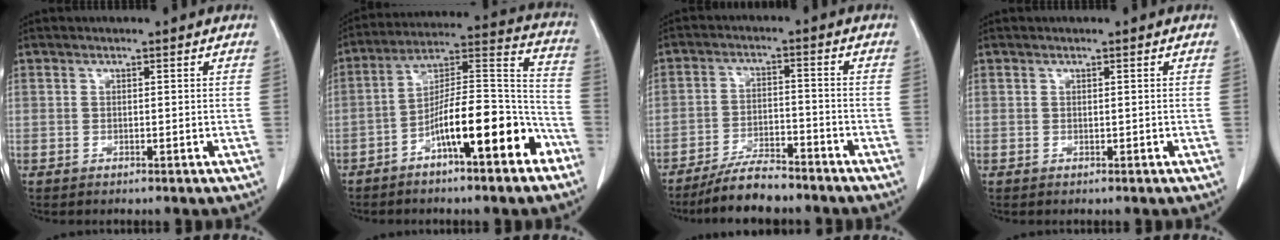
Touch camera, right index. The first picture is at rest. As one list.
[{"total": 15.4, "force": [-7.9, 2.8, 12.9], "torque": [-0.202, 0.025, -0.125]}, {"total": 7.5, "force": [-6.6, 1.6, 3.1], "torque": [-0.055, -0.011, -0.117]}, {"total": 0.0}]